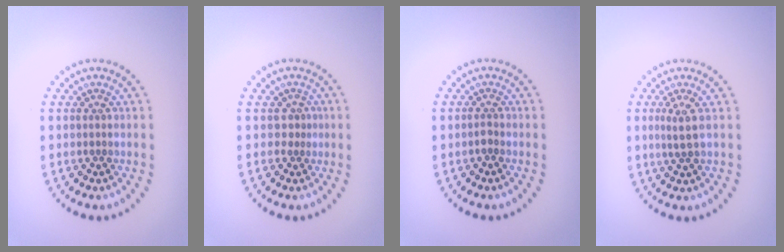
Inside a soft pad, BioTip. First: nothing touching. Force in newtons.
{"total": 1.1, "press": 0.3, "slide": 1.0}
{"total": 0.7, "press": 0.4, "slide": 0.5}
{"total": 1.6, "press": 1.3, "slide": 0.9}